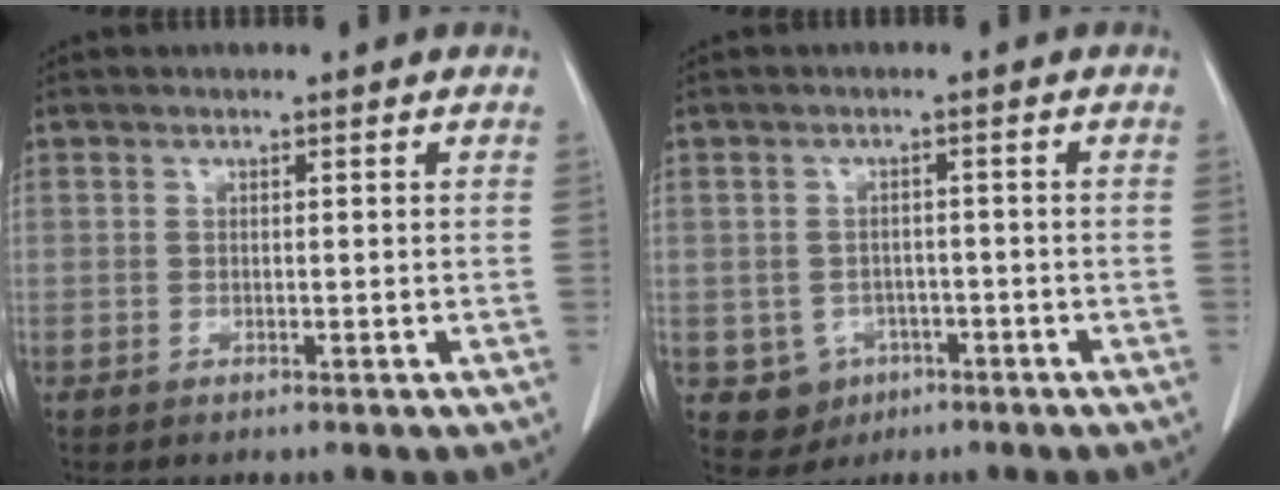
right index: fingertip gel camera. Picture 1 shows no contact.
{"total": 4.5, "force": [-1.6, 4.2, 0.7], "torque": [-0.005, 0.009, -0.015]}